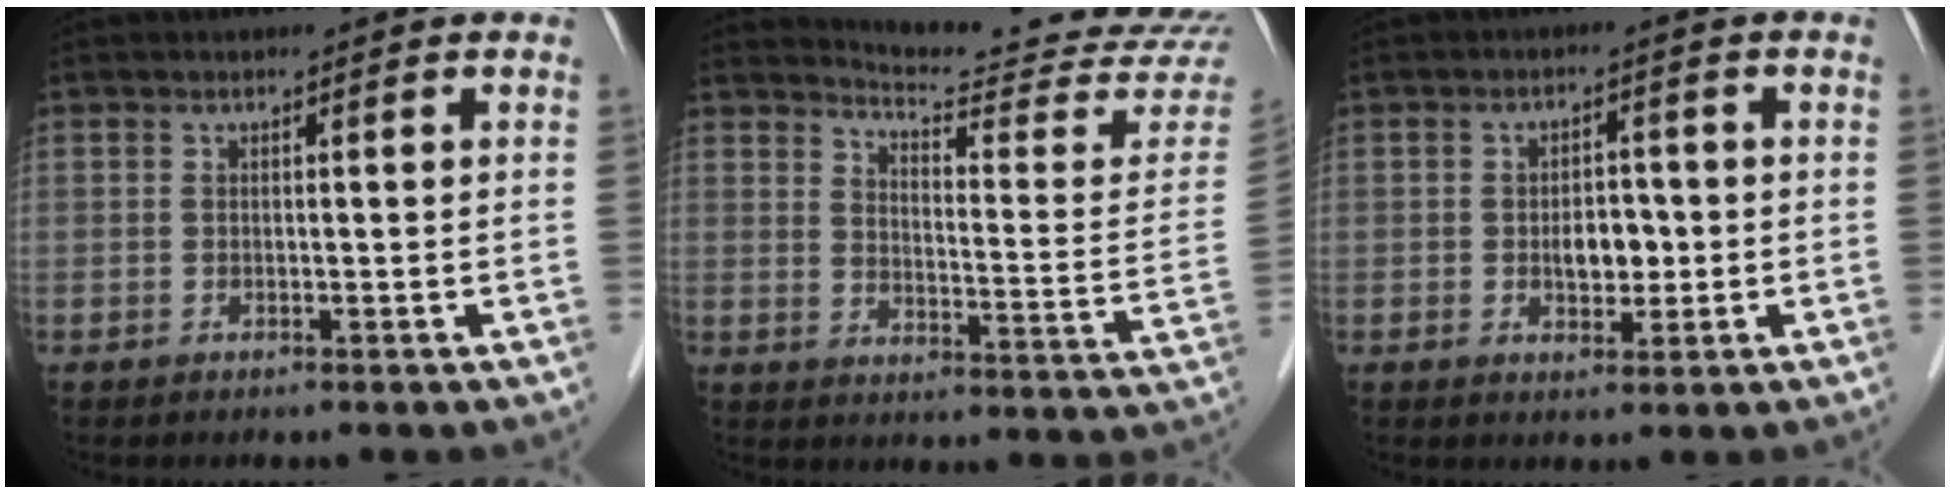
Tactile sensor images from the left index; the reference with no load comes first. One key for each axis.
{"total": 19.4, "fx": 19.1, "fy": 0.0, "fz": 3.3, "tx": -0.049, "ty": -0.133, "tz": 0.218}
{"total": 4.1, "fx": -0.6, "fy": 2.4, "fz": 3.2, "tx": -0.050, "ty": 0.004, "tz": -0.005}